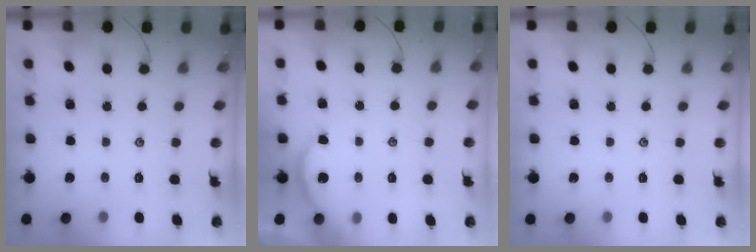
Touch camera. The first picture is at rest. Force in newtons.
{"total": 5.3, "press": 5.3, "slide": 0.5}
{"total": 0.0}